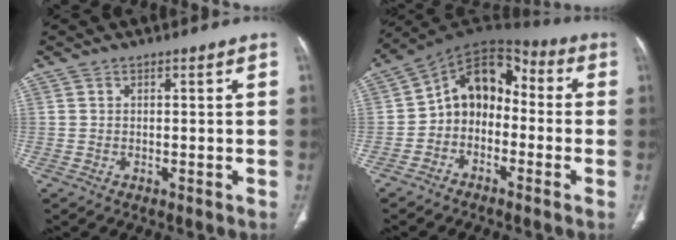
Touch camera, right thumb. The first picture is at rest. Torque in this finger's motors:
{"motor_torque": [1.40, 1.52, 0.48, -0.16, 0.08]}